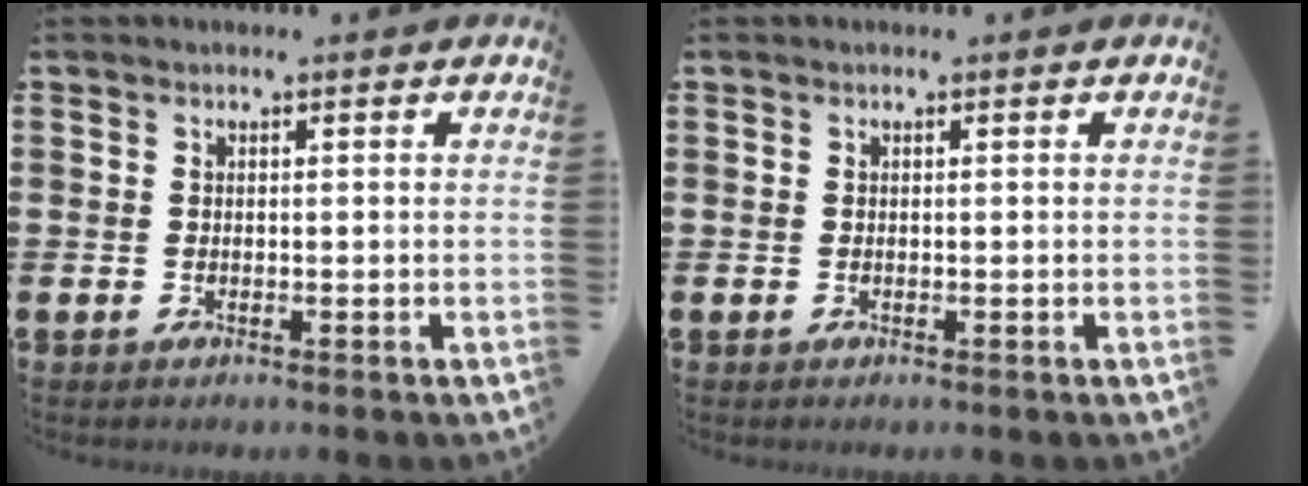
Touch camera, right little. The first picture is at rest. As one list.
[{"total": 0.0}]